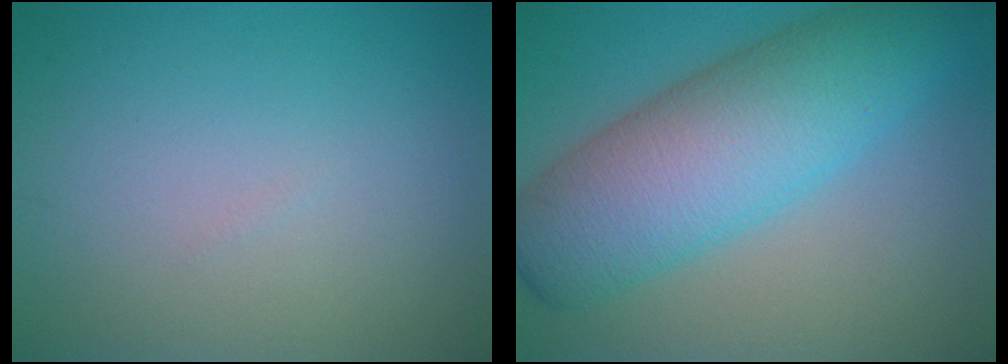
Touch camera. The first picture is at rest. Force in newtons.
{"total": 10.4, "press": 10.4, "slide": 0.3}